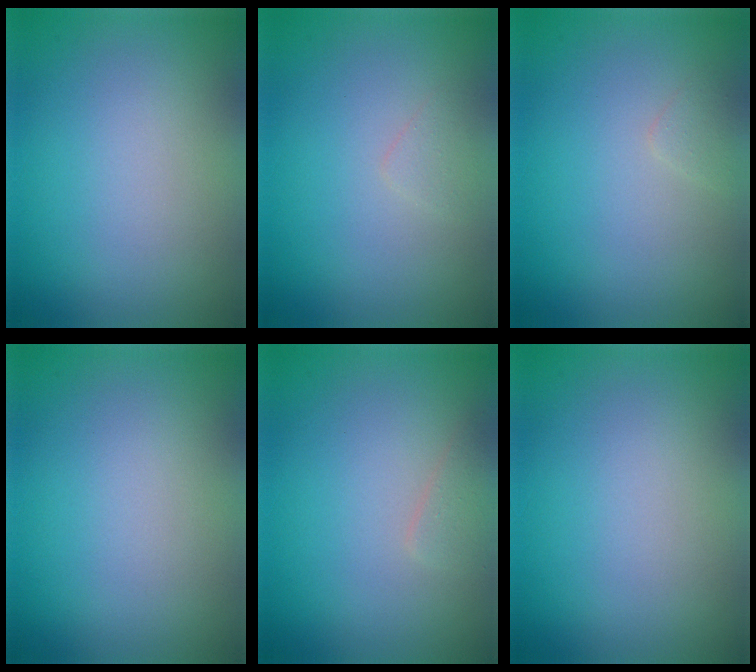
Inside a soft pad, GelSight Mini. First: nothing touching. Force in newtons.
{"total": 0.8, "press": 0.8, "slide": 0.0}
{"total": 0.7, "press": 0.7, "slide": 0.0}
{"total": 0.0}
{"total": 1.0, "press": 1.0, "slide": 0.1}
{"total": 0.0}